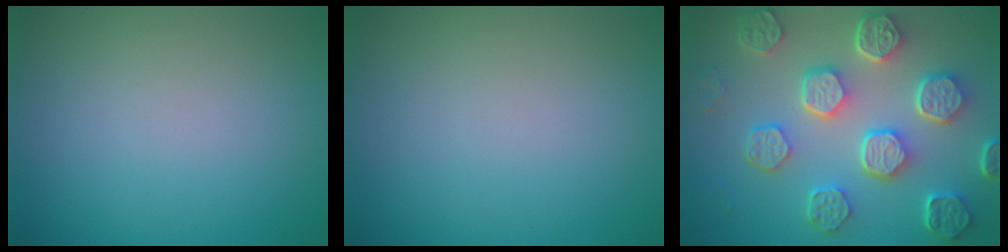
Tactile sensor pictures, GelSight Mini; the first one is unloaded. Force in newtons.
{"total": 0.0}
{"total": 8.0, "press": 6.1, "slide": 5.2}